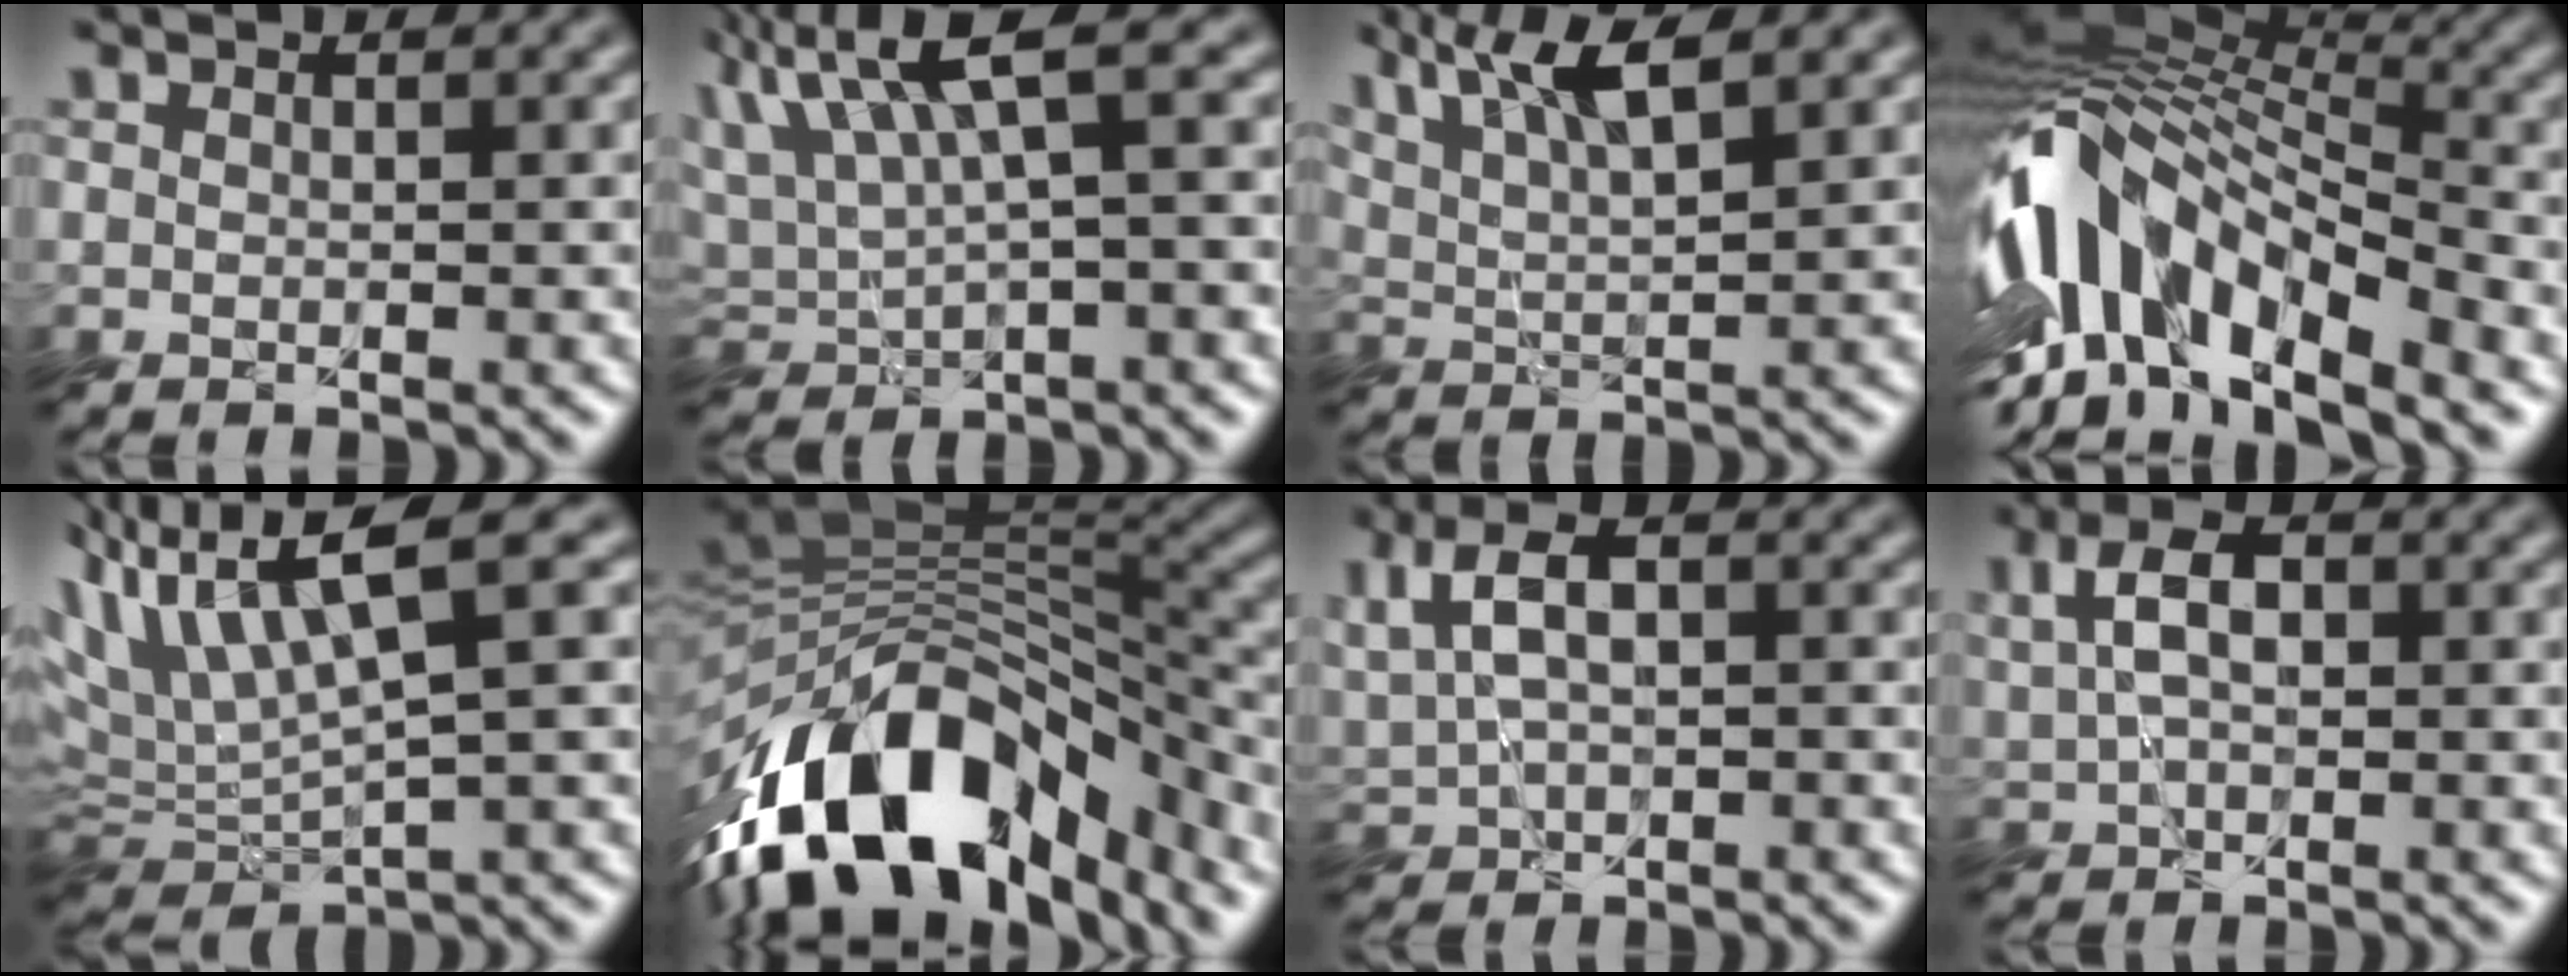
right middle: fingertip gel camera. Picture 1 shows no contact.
{"total": 5.7, "force": [1.9, 1.3, 5.3], "torque": [-0.101, 0.018, 0.027]}
{"total": 4.8, "force": [3.2, 0.8, 3.6], "torque": [-0.068, 0.007, 0.056]}
{"total": 12.9, "force": [-5.4, 6.2, 9.9], "torque": [-0.189, 0.017, -0.117]}
{"total": 8.5, "force": [3.5, 2.3, 7.4], "torque": [-0.164, 0.013, 0.069]}
{"total": 15.3, "force": [-8.7, 7.8, 9.9], "torque": [-0.181, 0.007, -0.146]}
{"total": 6.5, "force": [1.2, 3.5, 5.3], "torque": [-0.104, 0.013, 0.011]}
{"total": 4.6, "force": [0.5, 2.7, 3.7], "torque": [-0.068, 0.012, -0.002]}